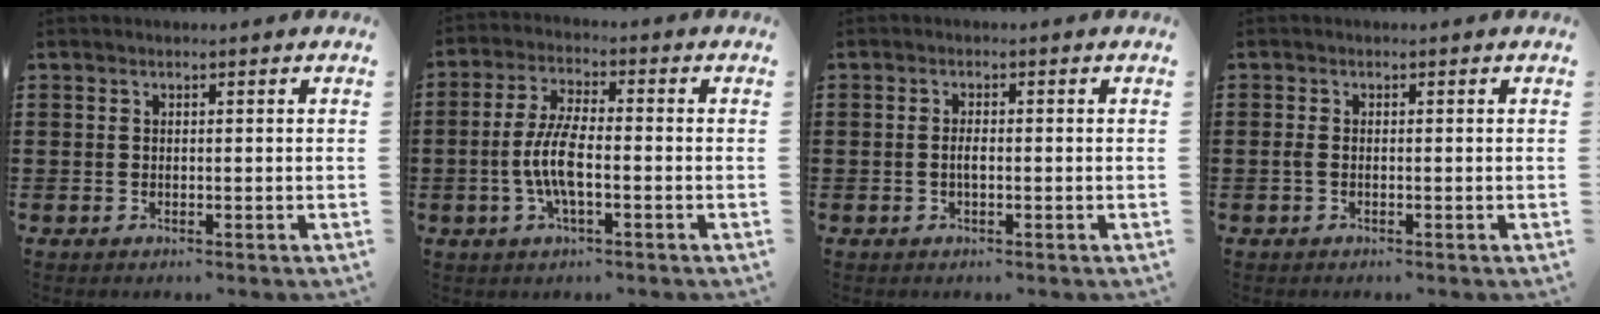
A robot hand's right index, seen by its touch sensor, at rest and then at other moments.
{"total": 6.6, "force": [-1.5, 2.1, 6.1], "torque": [-0.141, -0.006, -0.037]}
{"total": 1.4, "force": [-0.3, 0.5, 1.3], "torque": [-0.025, 0.001, -0.005]}
{"total": 1.1, "force": [-0.3, 0.4, 0.9], "torque": [-0.026, -0.004, -0.008]}